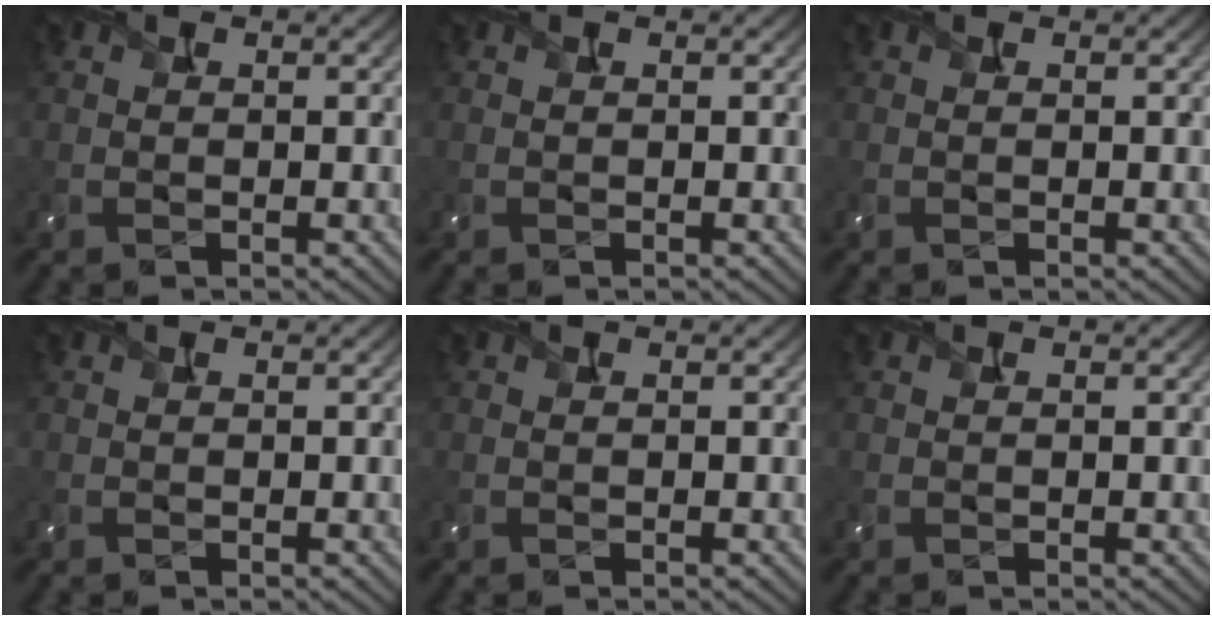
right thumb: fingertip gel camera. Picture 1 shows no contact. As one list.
[{"total": 0.0}, {"total": 0.0}, {"total": 0.0}, {"total": 0.0}, {"total": 0.0}]